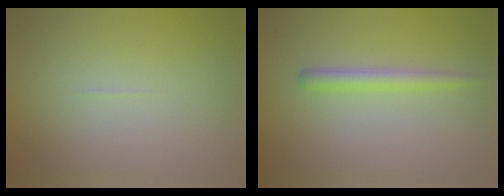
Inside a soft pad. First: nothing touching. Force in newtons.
{"total": 1.9, "press": 1.9, "slide": 0.0}